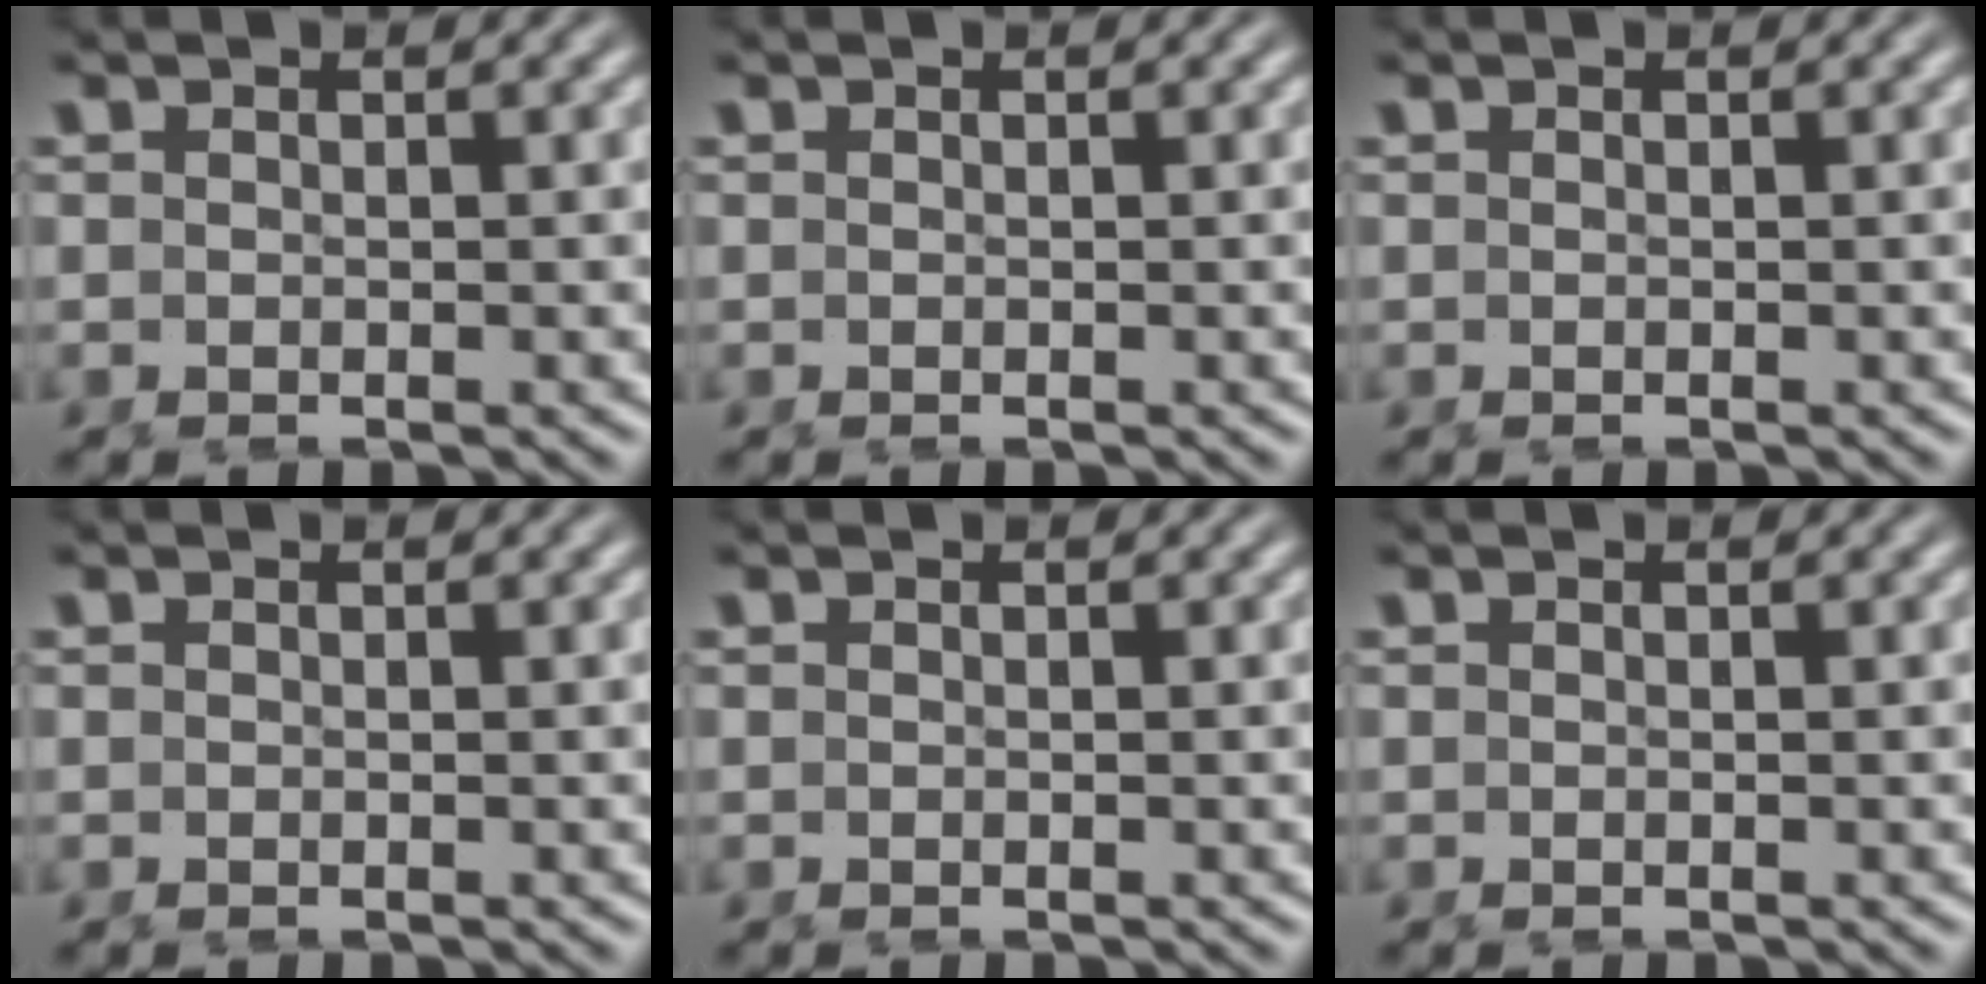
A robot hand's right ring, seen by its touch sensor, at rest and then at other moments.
{"total": 0.0}
{"total": 0.0}
{"total": 0.0}
{"total": 0.0}
{"total": 0.0}